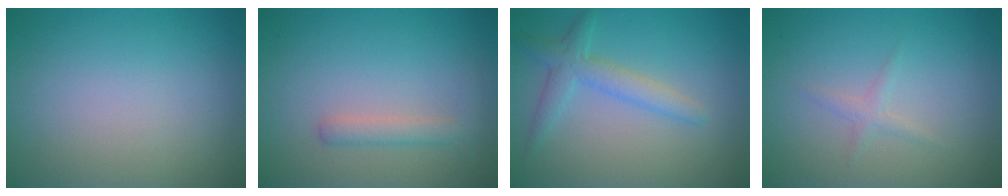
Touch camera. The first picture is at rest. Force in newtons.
{"total": 1.8, "press": 1.8, "slide": 0.1}
{"total": 2.7, "press": 2.7, "slide": 0.1}
{"total": 1.0, "press": 1.0, "slide": 0.1}